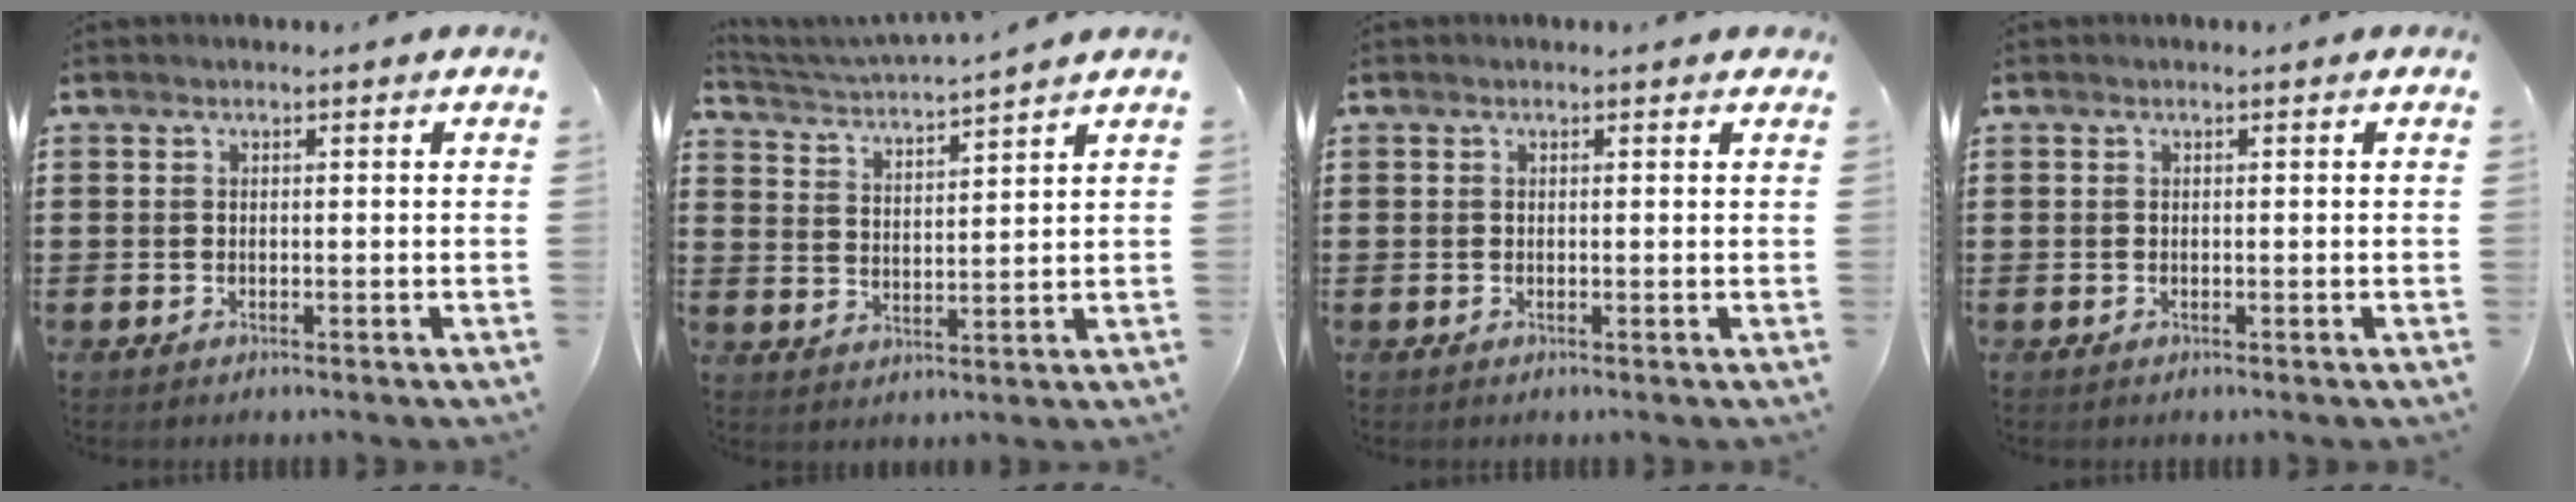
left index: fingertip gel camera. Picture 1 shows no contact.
{"total": 3.5, "force": [3.4, -0.7, 0.5], "torque": [-0.027, -0.026, 0.055]}
{"total": 0.0}
{"total": 0.0}